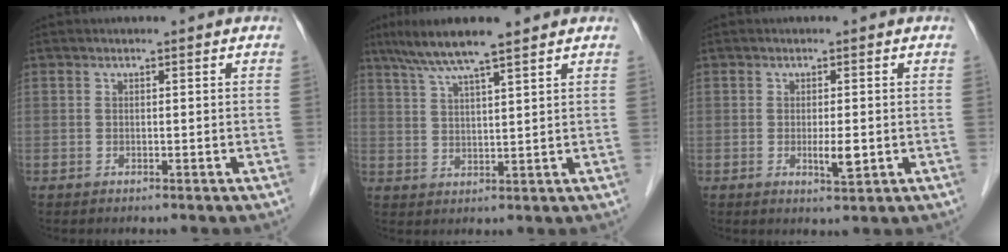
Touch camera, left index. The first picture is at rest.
{"total": 8.2, "force": [6.4, 0.0, 5.1], "torque": [-0.090, 0.025, 0.112]}
{"total": 2.5, "force": [-0.3, 0.5, 2.4], "torque": [-0.043, -0.005, -0.003]}